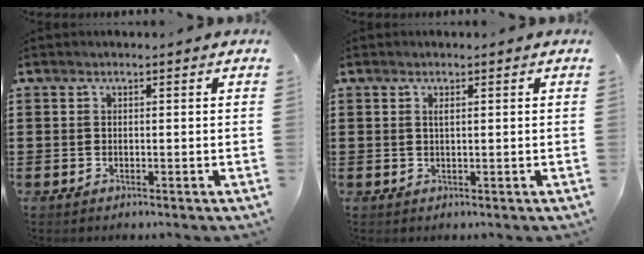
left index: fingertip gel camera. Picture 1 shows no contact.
{"total": 0.8, "force": [0.4, 0.2, 0.7], "torque": [-0.017, 0.001, 0.006]}